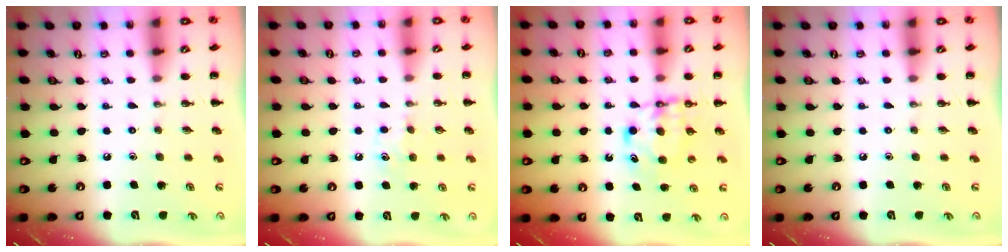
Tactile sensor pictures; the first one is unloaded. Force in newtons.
{"total": 5.0, "press": 4.7, "slide": 1.7}
{"total": 6.8, "press": 6.7, "slide": 0.8}
{"total": 0.0}